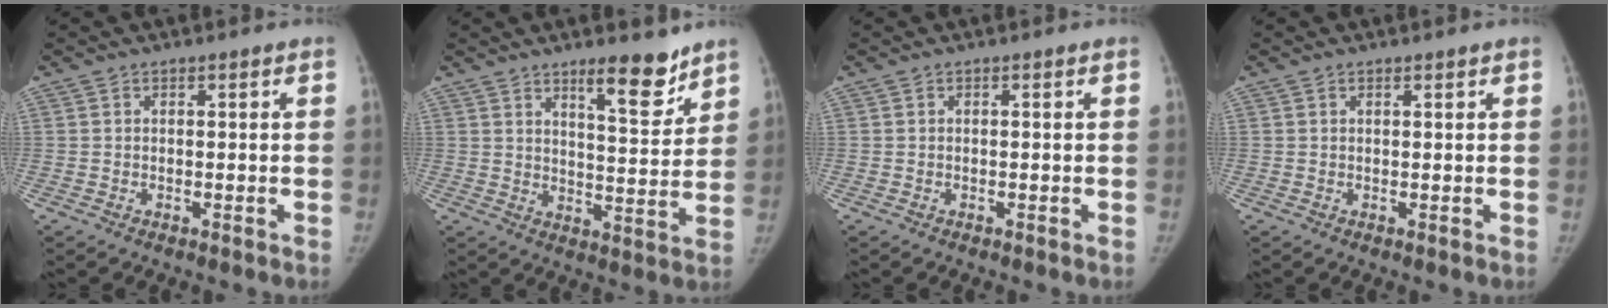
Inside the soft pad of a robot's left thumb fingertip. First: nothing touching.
{"total": 9.7, "force": [7.1, 2.6, 6.1], "torque": [-0.067, -0.058, 0.113]}
{"total": 0.0}
{"total": 0.5, "force": [0.5, 0.2, 0.2], "torque": [-0.006, -0.003, 0.008]}